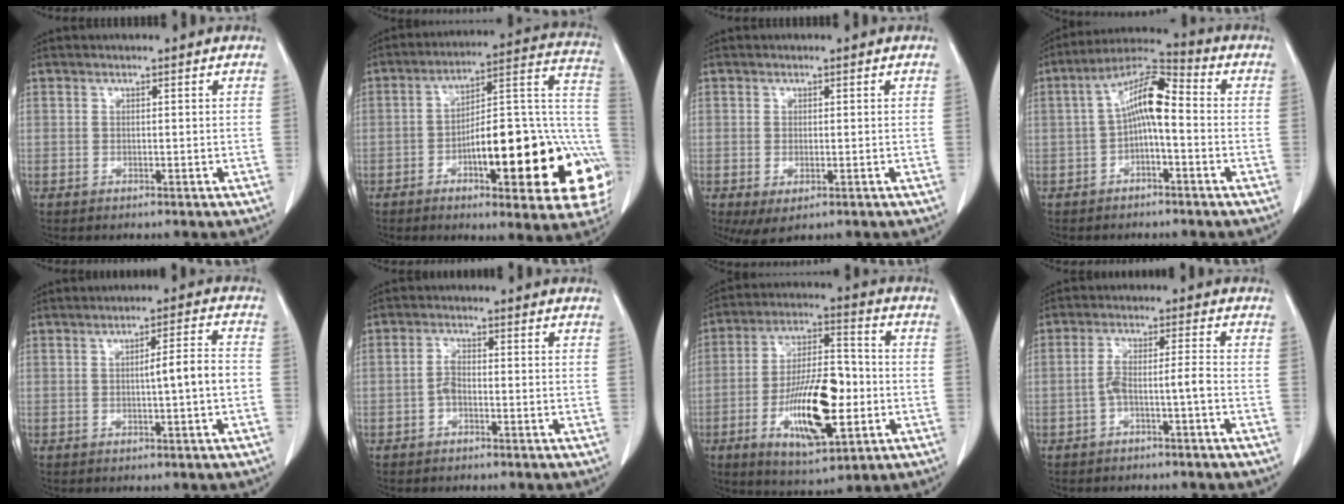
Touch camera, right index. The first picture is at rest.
{"total": 25.8, "force": [-8.0, 6.9, 23.5], "torque": [-0.224, 0.026, -0.101]}
{"total": 3.5, "force": [-1.3, 1.6, 2.8], "torque": [-0.050, -0.013, -0.011]}
{"total": 8.9, "force": [-0.3, 2.5, 8.6], "torque": [-0.158, 0.037, -0.010]}
{"total": 5.0, "force": [-0.7, 0.1, 5.0], "torque": [-0.075, 0.011, -0.010]}
{"total": 2.1, "force": [-0.9, 0.9, 1.7], "torque": [-0.031, 0.005, -0.019]}
{"total": 15.7, "force": [-4.1, 5.1, 14.3], "torque": [-0.261, 0.002, -0.065]}
{"total": 4.2, "force": [-1.9, 0.0, 3.7], "torque": [-0.074, 0.018, -0.030]}